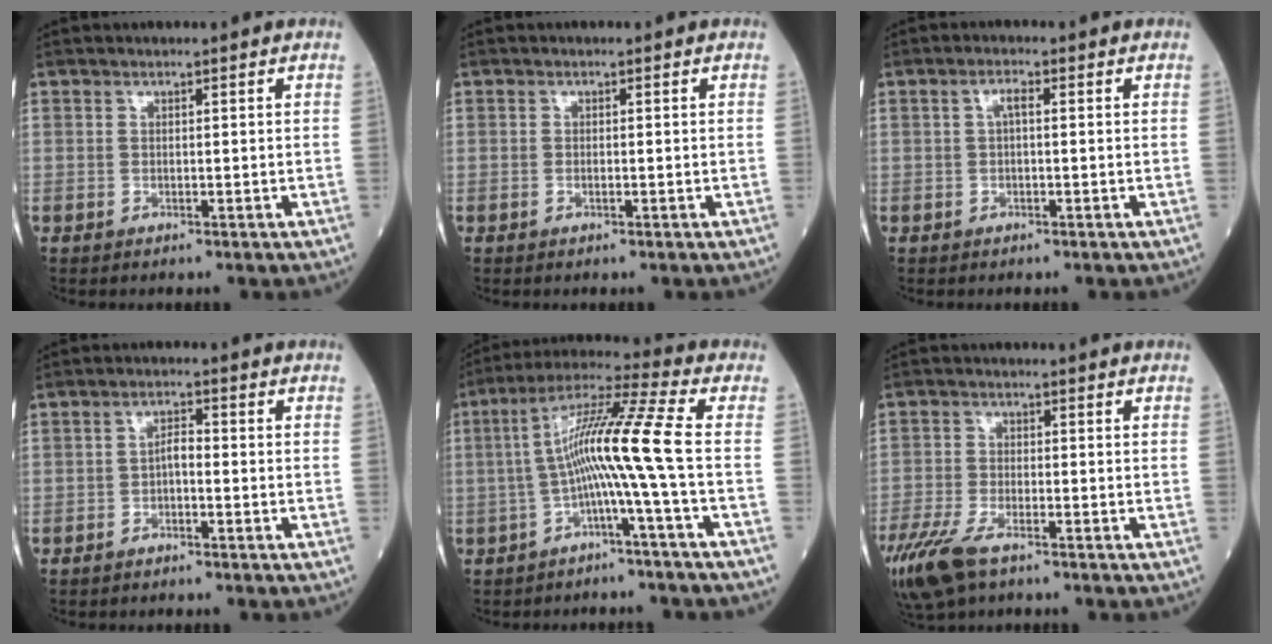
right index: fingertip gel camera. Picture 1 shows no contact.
{"total": 0.6, "force": [-0.2, 0.1, 0.5], "torque": [-0.007, 0.001, -0.002]}
{"total": 2.4, "force": [0.2, 0.6, 2.3], "torque": [-0.044, 0.009, 0.003]}
{"total": 2.1, "force": [-0.7, 0.7, 1.8], "torque": [-0.029, 0.005, -0.016]}
{"total": 10.9, "force": [-1.6, -2.3, 10.5], "torque": [-0.194, 0.032, -0.033]}
{"total": 8.7, "force": [-6.0, 2.8, 5.7], "torque": [-0.119, -0.020, -0.111]}